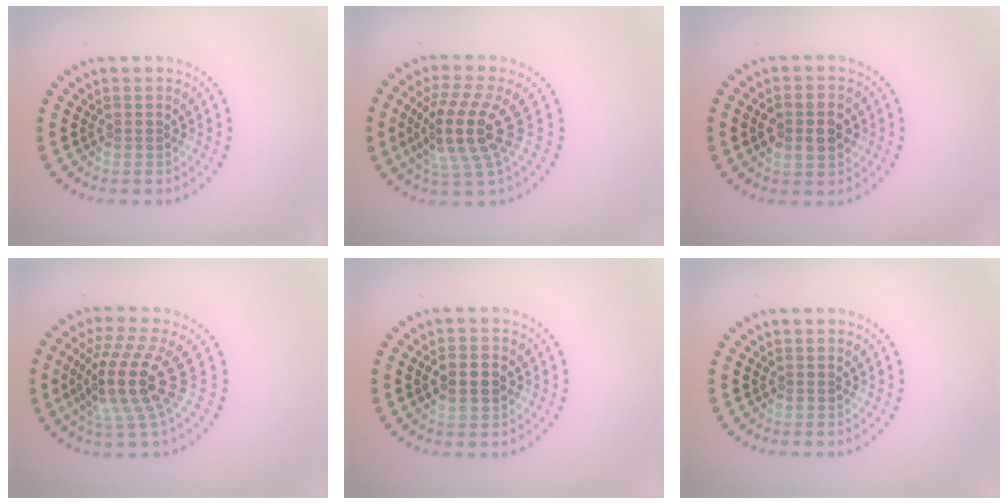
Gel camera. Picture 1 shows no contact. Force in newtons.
{"total": 4.9, "press": 3.9, "slide": 2.9}
{"total": 3.1, "press": 3.1, "slide": 0.1}
{"total": 5.2, "press": 3.8, "slide": 3.6}
{"total": 3.5, "press": 3.5, "slide": 0.1}
{"total": 0.0}